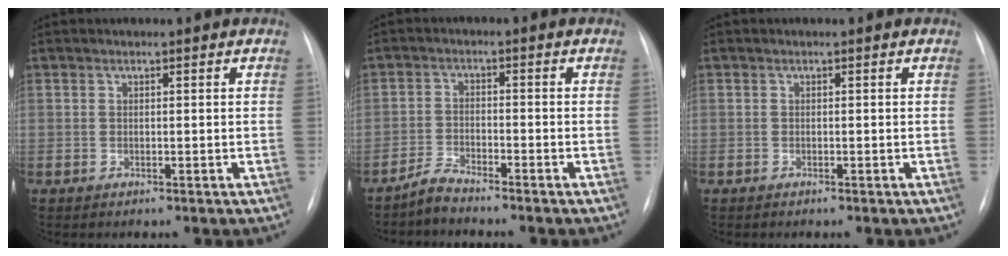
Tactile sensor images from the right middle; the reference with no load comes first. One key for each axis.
{"total": 3.0, "fx": -3.0, "fy": 0.1, "fz": 0.6, "tx": -0.016, "ty": -0.011, "tz": -0.061}
{"total": 0.0}